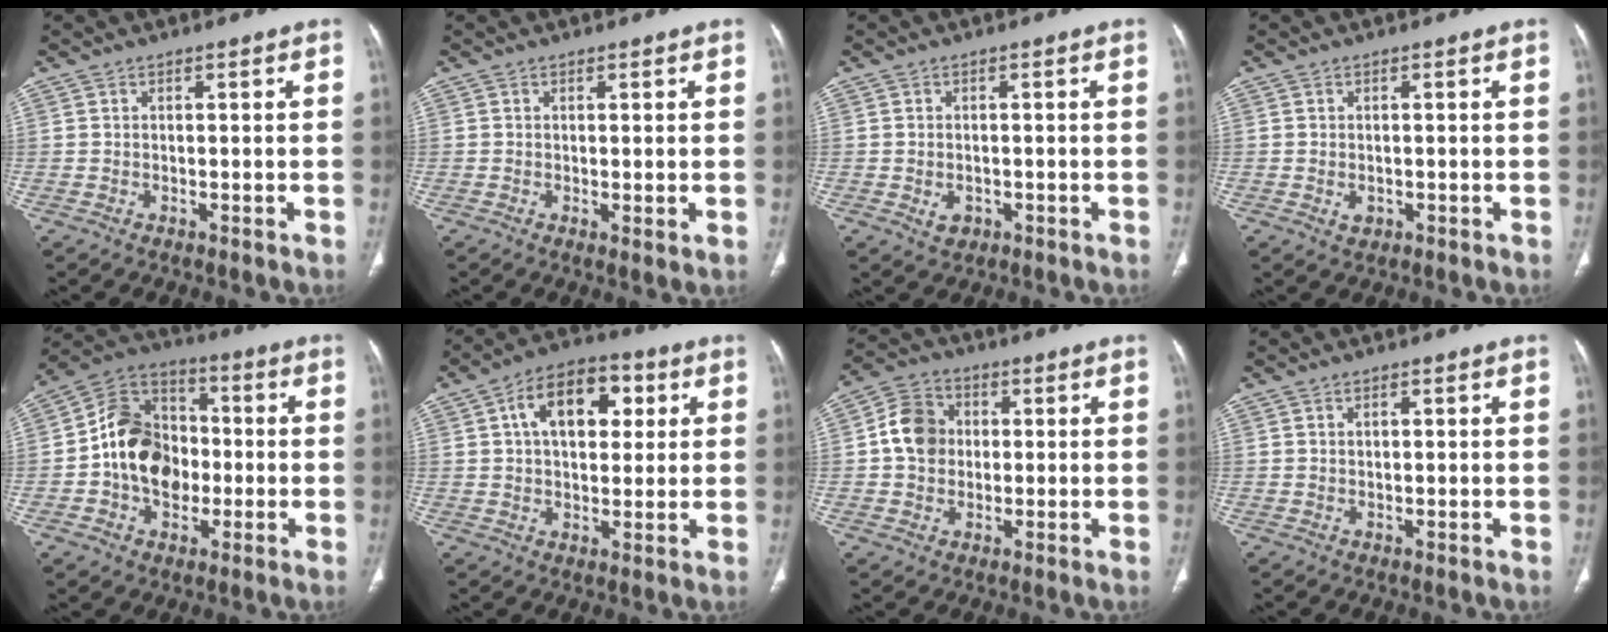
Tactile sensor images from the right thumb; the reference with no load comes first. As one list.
[{"total": 1.3, "force": [0.1, 0.4, 1.3], "torque": [-0.025, -0.008, 0.001]}, {"total": 3.1, "force": [-1.3, 2.3, 1.6], "torque": [-0.020, 0.008, -0.014]}, {"total": 1.7, "force": [-0.4, 1.3, 1.0], "torque": [-0.011, 0.000, -0.001]}, {"total": 15.9, "force": [-1.7, 12.2, 10.0], "torque": [-0.134, 0.035, -0.035]}, {"total": 13.8, "force": [4.0, 8.3, 10.2], "torque": [-0.134, 0.012, 0.057]}, {"total": 8.7, "force": [0.5, 7.4, 4.6], "torque": [-0.066, 0.016, 0.000]}, {"total": 1.1, "force": [0.4, 0.7, 0.8], "torque": [-0.012, 0.000, 0.008]}]